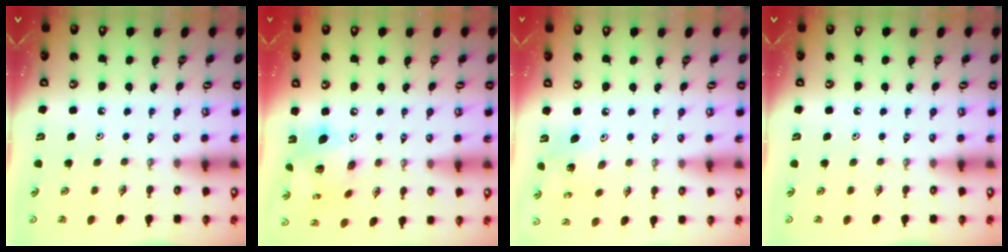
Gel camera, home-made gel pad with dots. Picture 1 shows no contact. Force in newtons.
{"total": 14.6, "press": 14.5, "slide": 1.2}
{"total": 7.5, "press": 7.3, "slide": 1.7}
{"total": 0.0}